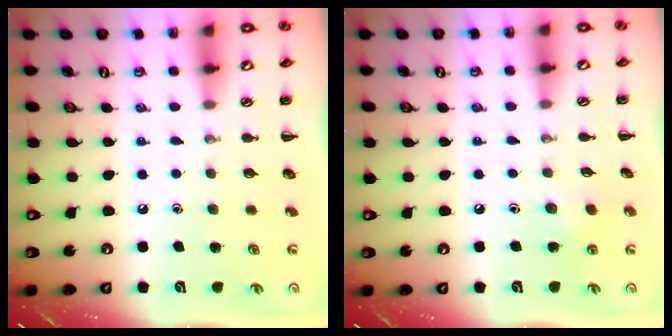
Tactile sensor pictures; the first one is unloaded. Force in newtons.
{"total": 6.2, "press": 6.1, "slide": 1.3}